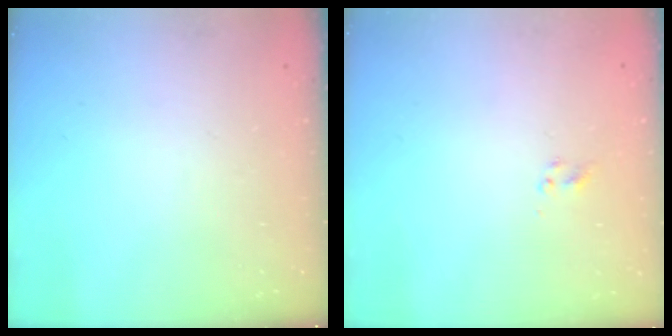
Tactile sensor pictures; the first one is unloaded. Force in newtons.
{"total": 1.9, "press": 1.7, "slide": 0.9}